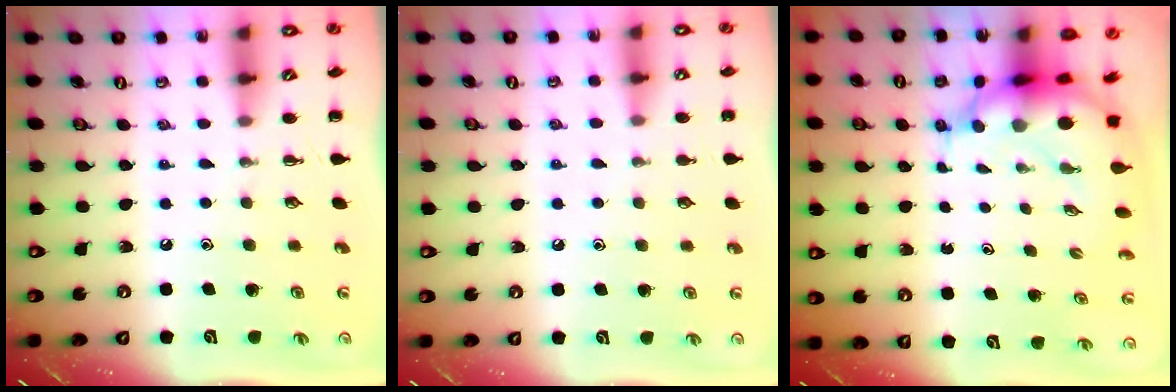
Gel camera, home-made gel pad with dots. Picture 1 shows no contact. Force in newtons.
{"total": 4.3, "press": 4.0, "slide": 1.6}
{"total": 7.3, "press": 7.0, "slide": 1.9}